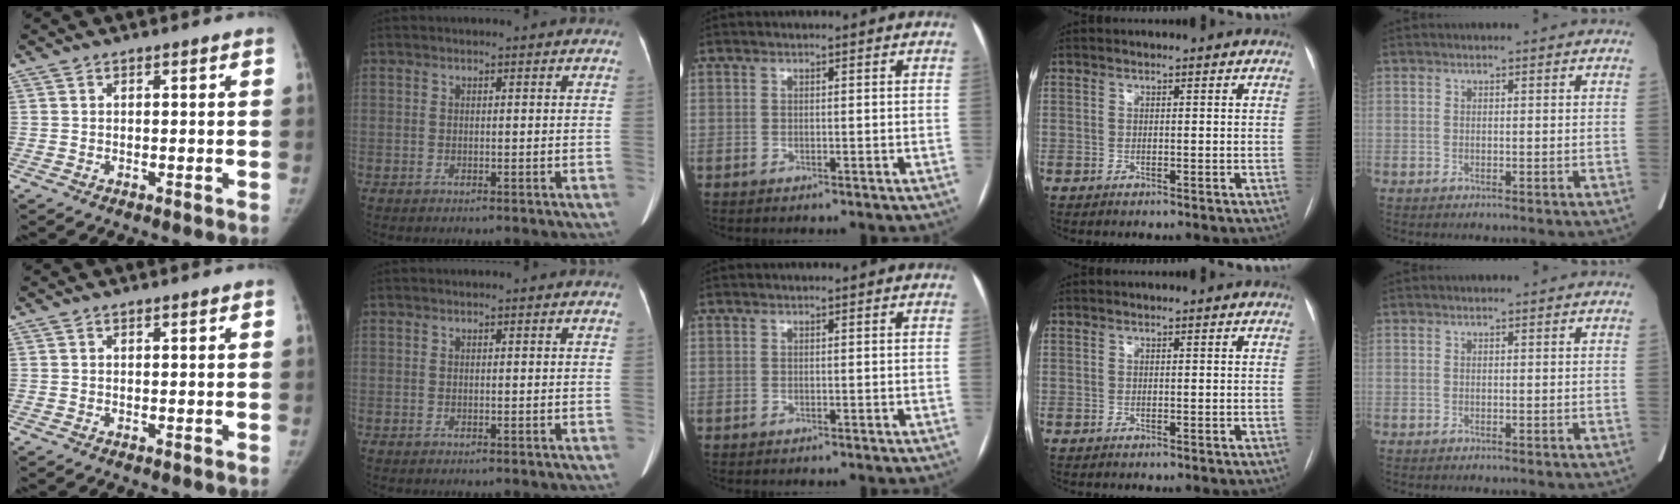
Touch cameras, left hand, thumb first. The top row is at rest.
{}